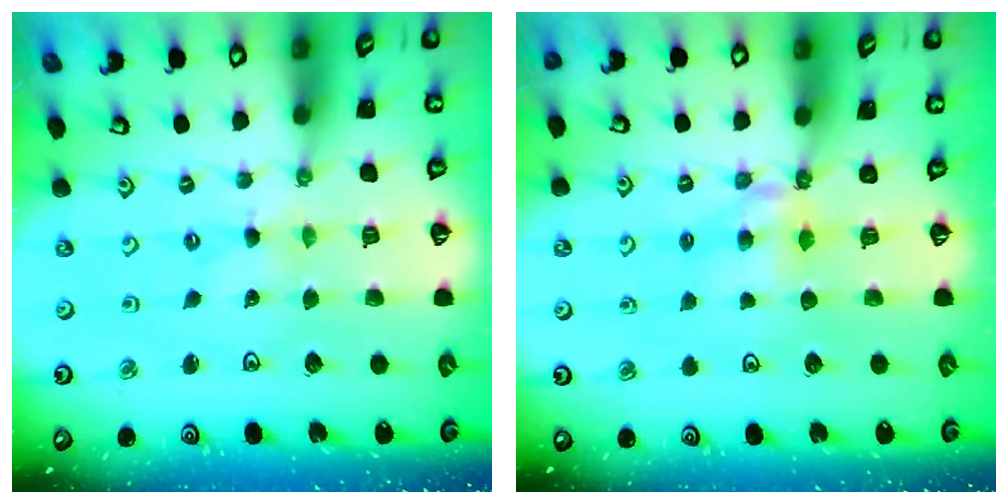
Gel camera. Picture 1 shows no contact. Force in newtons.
{"total": 5.7, "press": 5.7, "slide": 0.1}